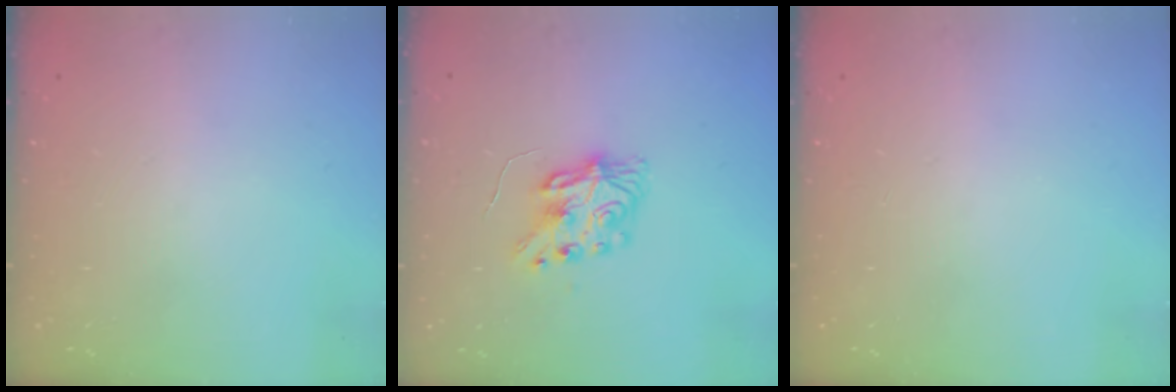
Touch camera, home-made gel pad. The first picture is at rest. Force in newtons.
{"total": 8.3, "press": 8.3, "slide": 0.4}
{"total": 0.0}